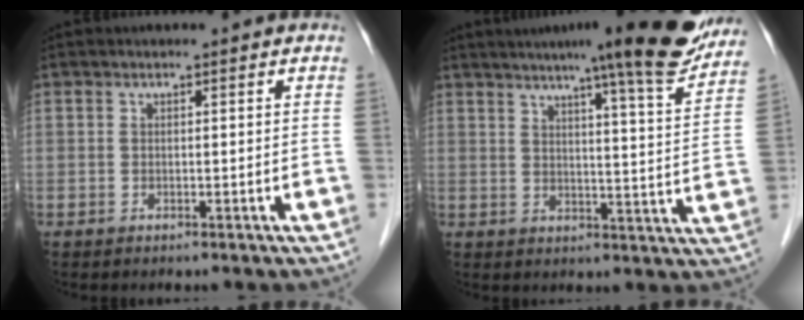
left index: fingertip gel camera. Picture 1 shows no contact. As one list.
[{"total": 17.2, "force": [14.0, 0.3, 9.9], "torque": [-0.127, -0.012, 0.170]}]